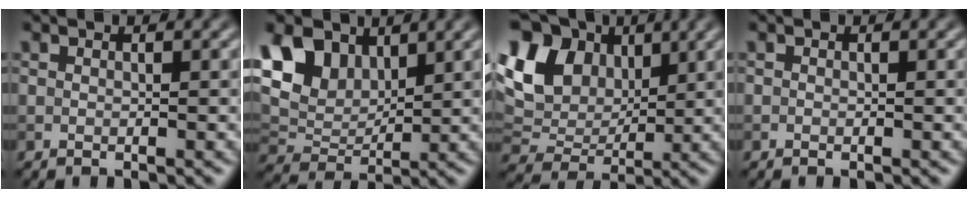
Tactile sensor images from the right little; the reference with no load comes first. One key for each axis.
{"total": 7.0, "fx": 3.4, "fy": 4.6, "fz": 4.0, "tx": -0.094, "ty": 0.002, "tz": 0.060}
{"total": 11.9, "fx": 4.1, "fy": 8.3, "fz": 7.4, "tx": -0.161, "ty": 0.028, "tz": 0.066}
{"total": 0.0}